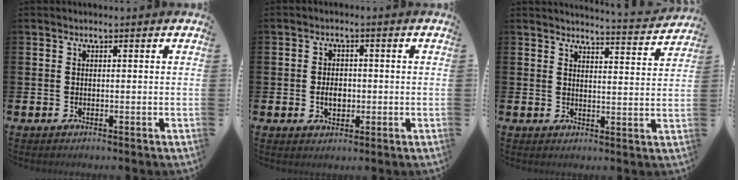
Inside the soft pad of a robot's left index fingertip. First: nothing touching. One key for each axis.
{"total": 3.1, "fx": -0.4, "fy": 2.2, "fz": 2.2, "tx": -0.019, "ty": -0.005, "tz": -0.013}
{"total": 4.2, "fx": 4.1, "fy": -0.4, "fz": 0.5, "tx": -0.004, "ty": -0.037, "tz": 0.068}